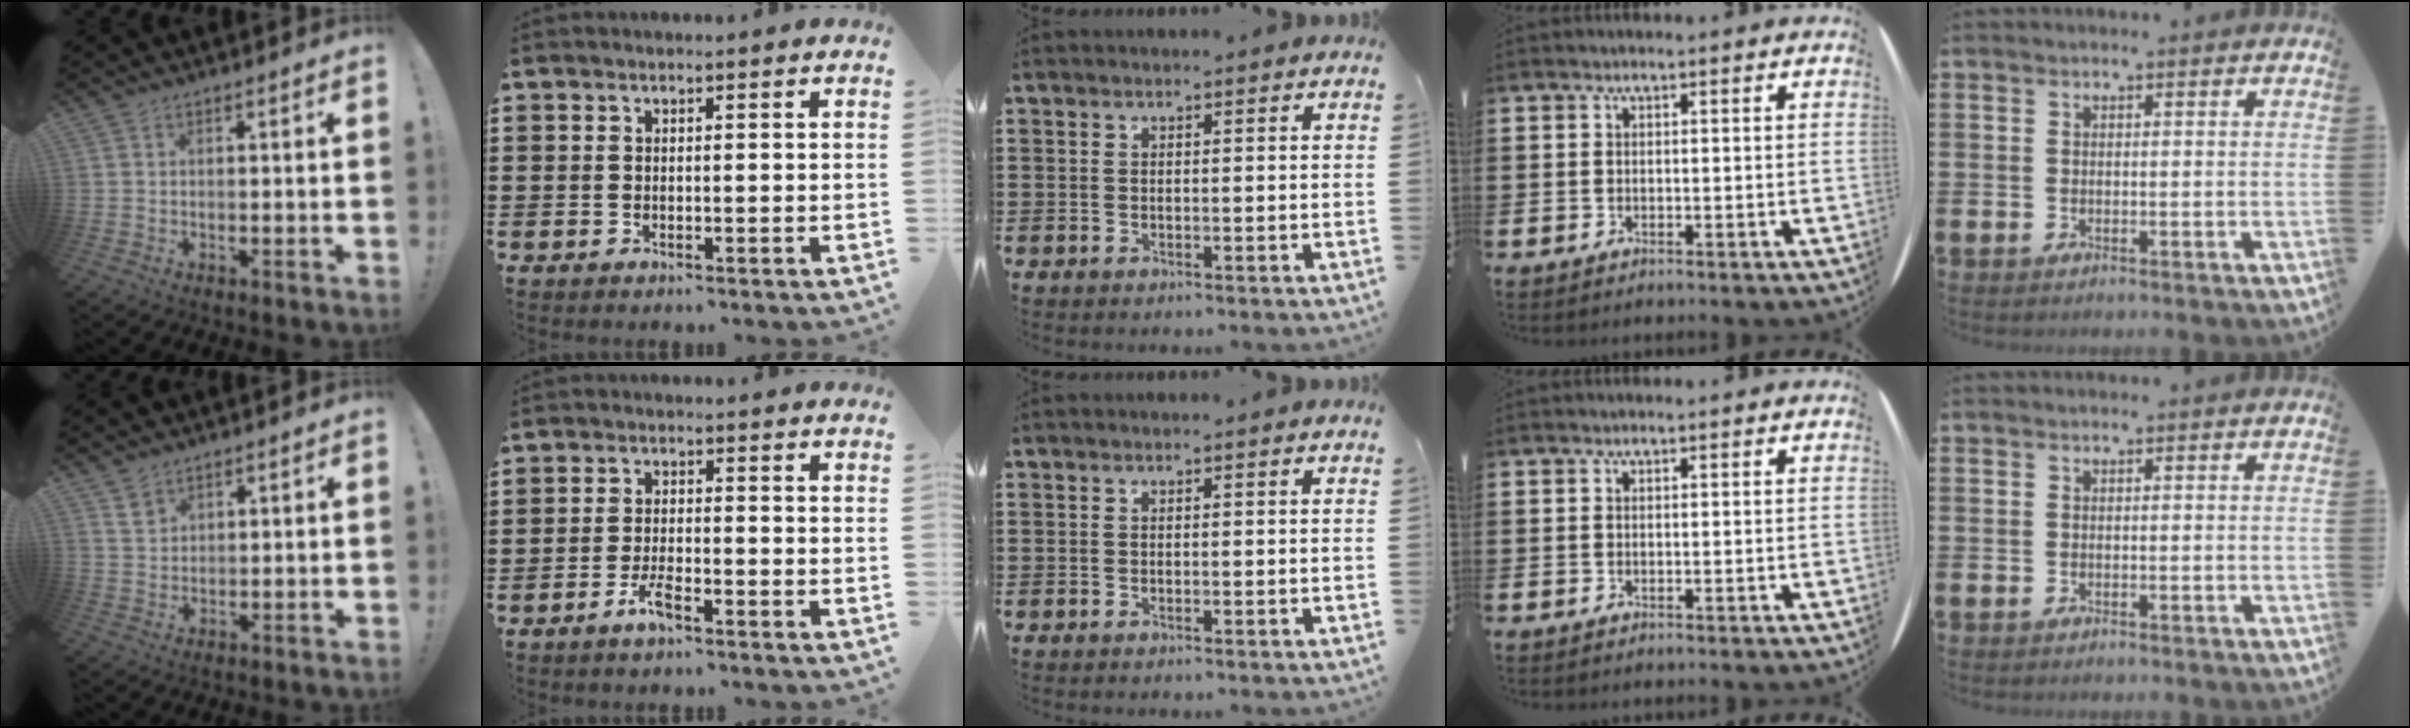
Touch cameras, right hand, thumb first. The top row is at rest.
{"thumb": {"total": 3.5, "force": [2.6, 2.1, 1.0], "torque": [-0.004, -0.019, 0.047]}, "index": {"total": 3.5, "force": [-2.3, 0.9, 2.5], "torque": [-0.054, 0.001, -0.047]}}